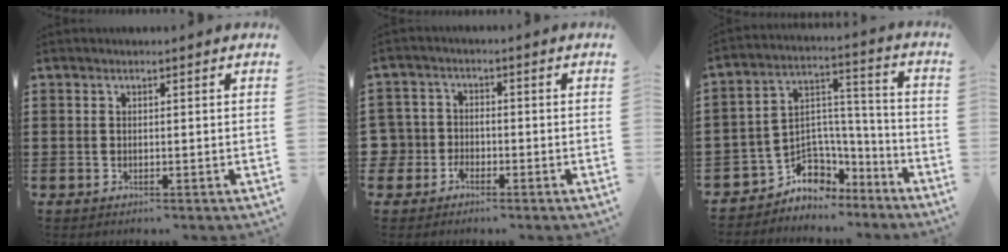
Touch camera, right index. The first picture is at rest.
{"total": 3.6, "force": [-2.1, 2.9, 0.3], "torque": [-0.035, 0.001, -0.052]}
{"total": 6.1, "force": [-3.7, 4.9, 0.1], "torque": [-0.015, 0.005, -0.067]}